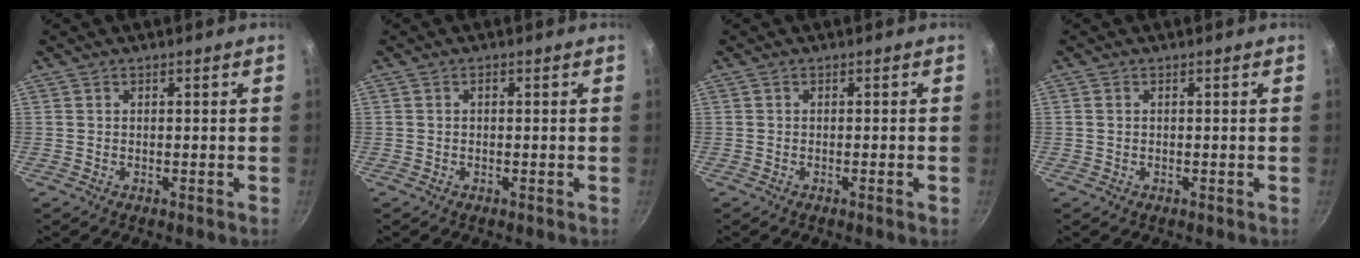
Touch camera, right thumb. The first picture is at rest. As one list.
[{"total": 0.6, "force": [0.1, 0.4, 0.4], "torque": [-0.005, 0.004, 0.001]}, {"total": 1.1, "force": [-0.6, -0.1, 0.9], "torque": [-0.022, 0.002, -0.011]}, {"total": 0.9, "force": [0.2, 0.7, 0.5], "torque": [-0.009, 0.002, 0.003]}]